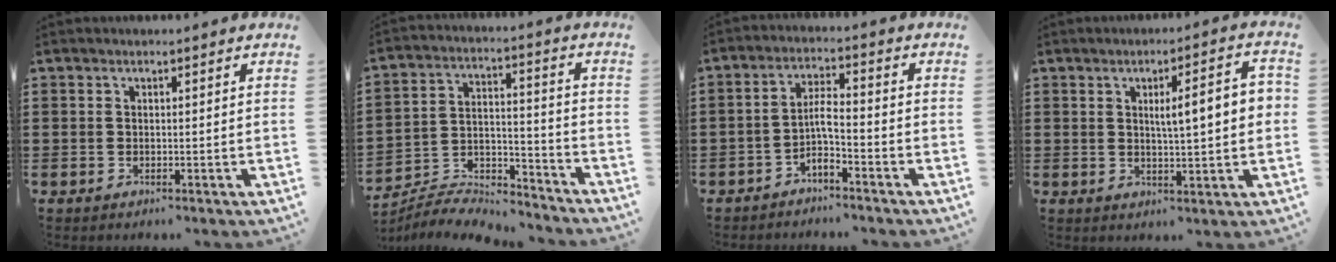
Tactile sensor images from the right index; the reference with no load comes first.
{"total": 6.7, "force": [-6.5, 1.1, 0.9], "torque": [-0.022, 0.012, -0.131]}
{"total": 3.6, "force": [-2.4, 0.7, 2.6], "torque": [-0.059, 0.006, -0.052]}
{"total": 6.3, "force": [1.0, 1.1, 6.1], "torque": [-0.097, -0.003, 0.009]}